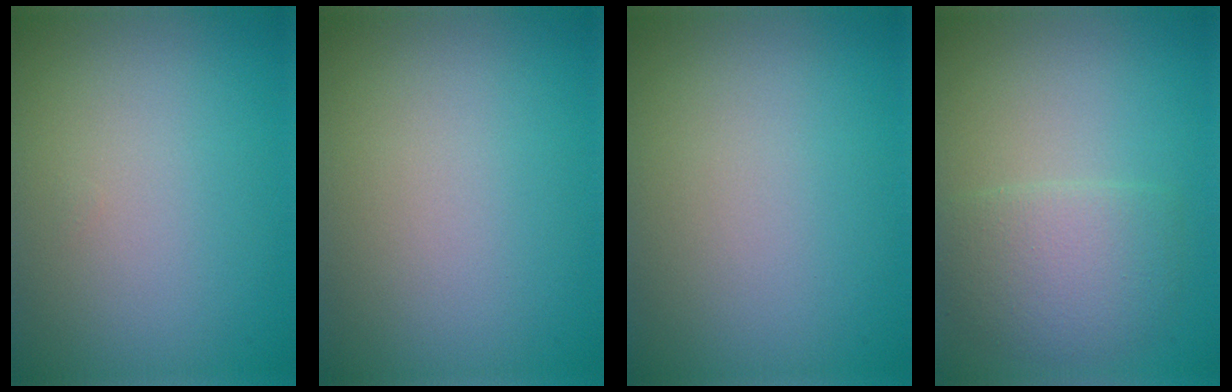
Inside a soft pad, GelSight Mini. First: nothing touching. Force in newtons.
{"total": 0.0}
{"total": 0.0}
{"total": 3.6, "press": 3.6, "slide": 0.1}